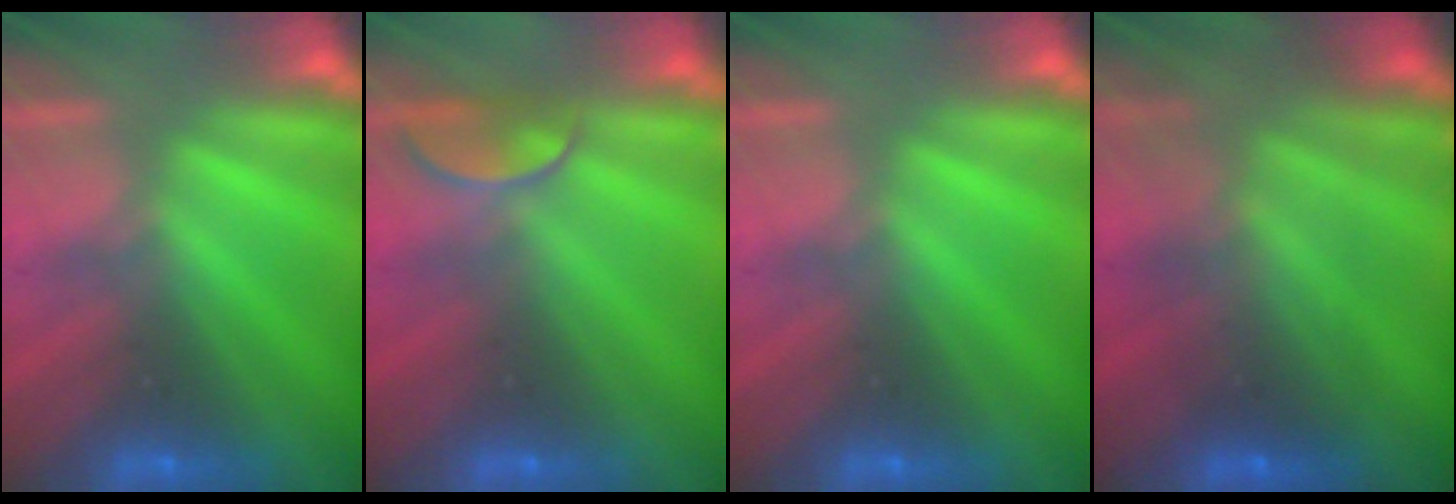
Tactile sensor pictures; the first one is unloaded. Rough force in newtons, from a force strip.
{"total": 2.4}
{"total": 0.0}
{"total": 7.1}